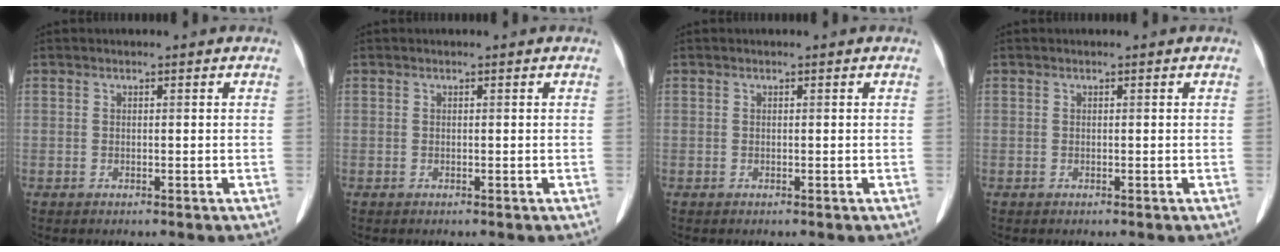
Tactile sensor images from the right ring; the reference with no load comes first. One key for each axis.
{"total": 0.0}
{"total": 0.0}
{"total": 0.0}